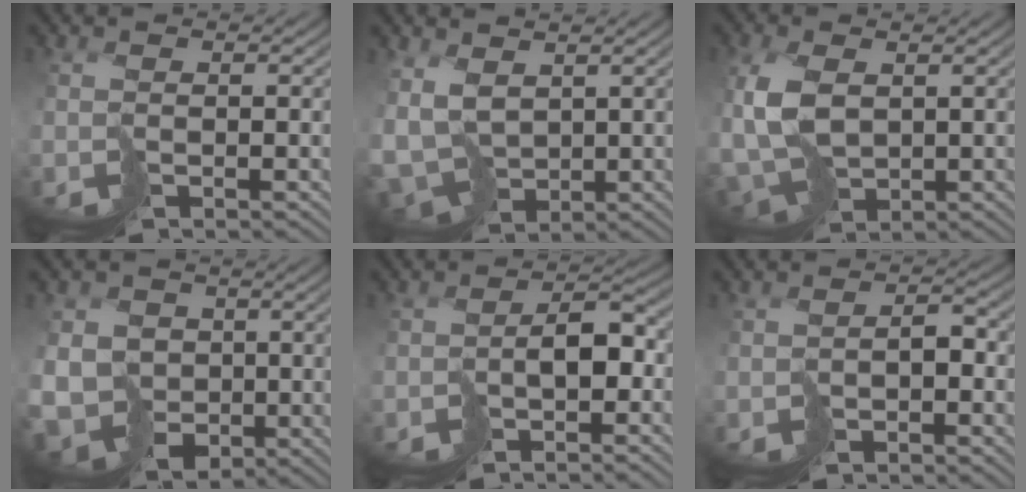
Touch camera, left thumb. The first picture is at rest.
{"total": 6.6, "force": [0.9, 4.7, 4.5], "torque": [-0.130, -0.021, 0.024]}
{"total": 7.9, "force": [0.4, 4.9, 6.2], "torque": [-0.166, -0.001, 0.010]}
{"total": 10.3, "force": [-0.9, 9.3, 4.2], "torque": [-0.122, -0.030, -0.032]}
{"total": 3.2, "force": [-1.9, 1.1, 2.3], "torque": [-0.025, 0.007, -0.037]}
{"total": 2.1, "force": [-1.5, 0.9, 1.1], "torque": [-0.011, 0.000, -0.028]}